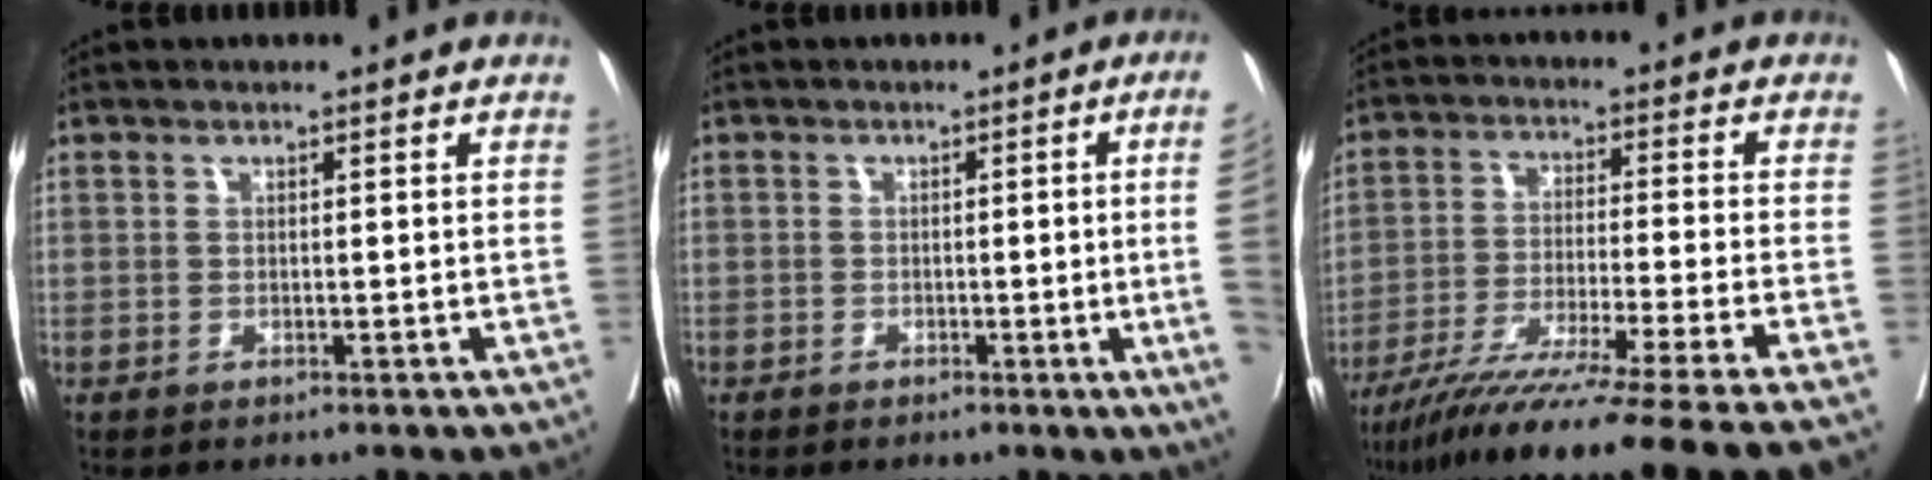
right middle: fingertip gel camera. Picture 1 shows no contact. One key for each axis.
{"total": 7.0, "fx": -1.1, "fy": -2.1, "fz": 6.6, "tx": -0.058, "ty": -0.012, "tz": -0.018}
{"total": 18.4, "fx": -15.2, "fy": -3.1, "fz": 9.9, "tx": -0.143, "ty": -0.059, "tz": -0.245}